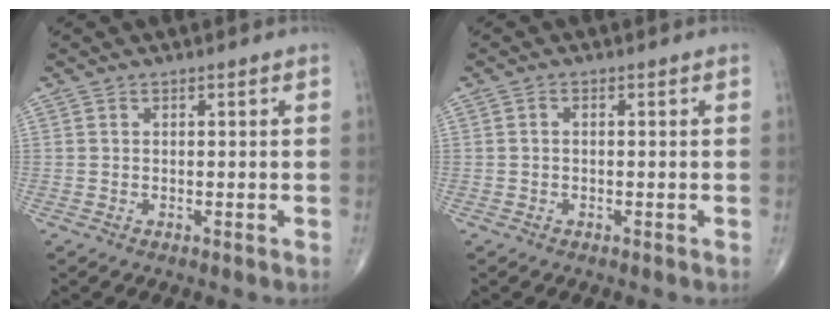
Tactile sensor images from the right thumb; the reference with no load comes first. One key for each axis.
{"total": 0.6, "fx": -0.1, "fy": 0.3, "fz": 0.5, "tx": -0.006, "ty": 0.000, "tz": -0.006}